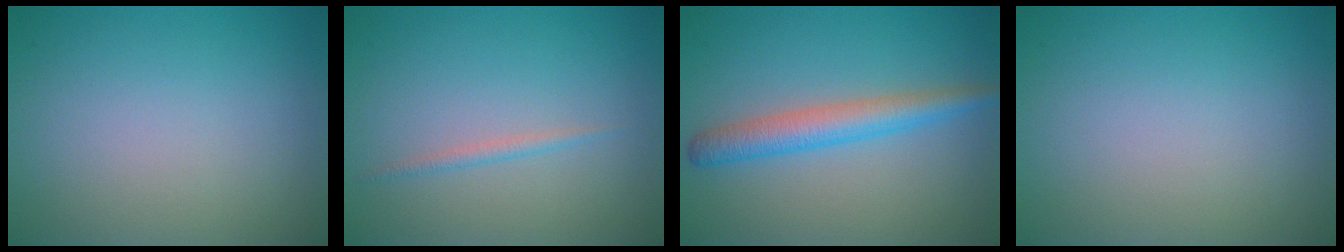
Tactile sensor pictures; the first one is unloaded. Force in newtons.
{"total": 0.8, "press": 0.8, "slide": 0.0}
{"total": 3.7, "press": 3.7, "slide": 0.1}
{"total": 0.0}